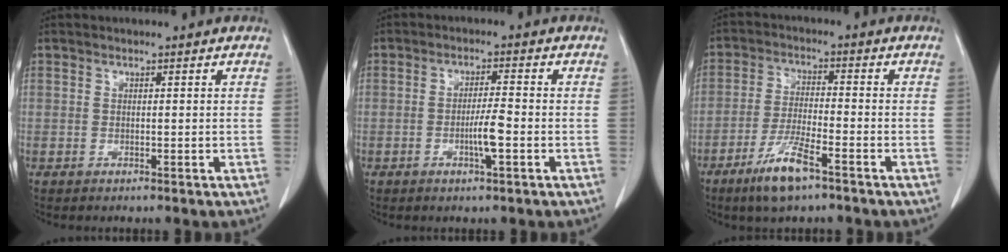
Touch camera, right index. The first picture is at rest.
{"total": 4.1, "force": [-1.2, 0.1, 3.9], "torque": [-0.068, -0.002, -0.021]}
{"total": 7.9, "force": [-5.1, 1.2, 5.9], "torque": [-0.121, -0.013, -0.093]}